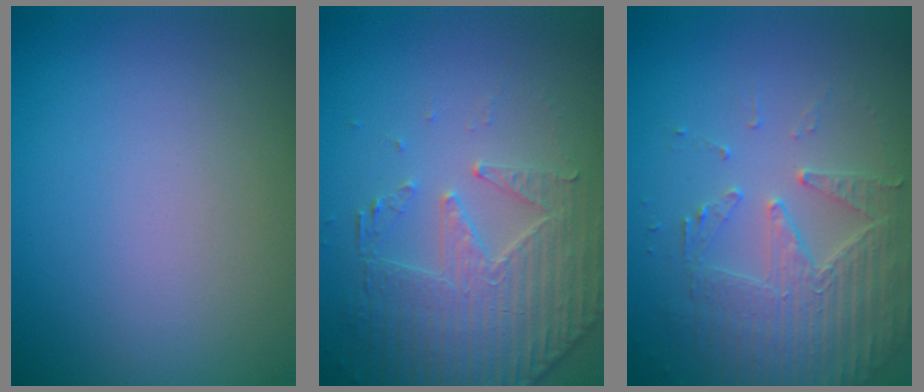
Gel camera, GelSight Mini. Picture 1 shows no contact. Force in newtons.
{"total": 5.0, "press": 3.7, "slide": 3.4}
{"total": 3.9, "press": 3.7, "slide": 1.4}